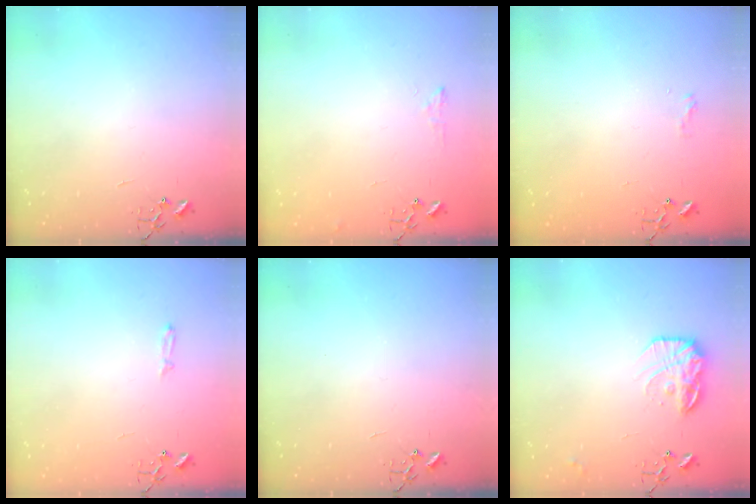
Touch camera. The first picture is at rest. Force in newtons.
{"total": 5.2, "press": 5.2, "slide": 0.7}
{"total": 6.3, "press": 6.3, "slide": 0.8}
{"total": 3.0, "press": 2.9, "slide": 0.5}
{"total": 0.0}
{"total": 15.0, "press": 15.0, "slide": 1.1}